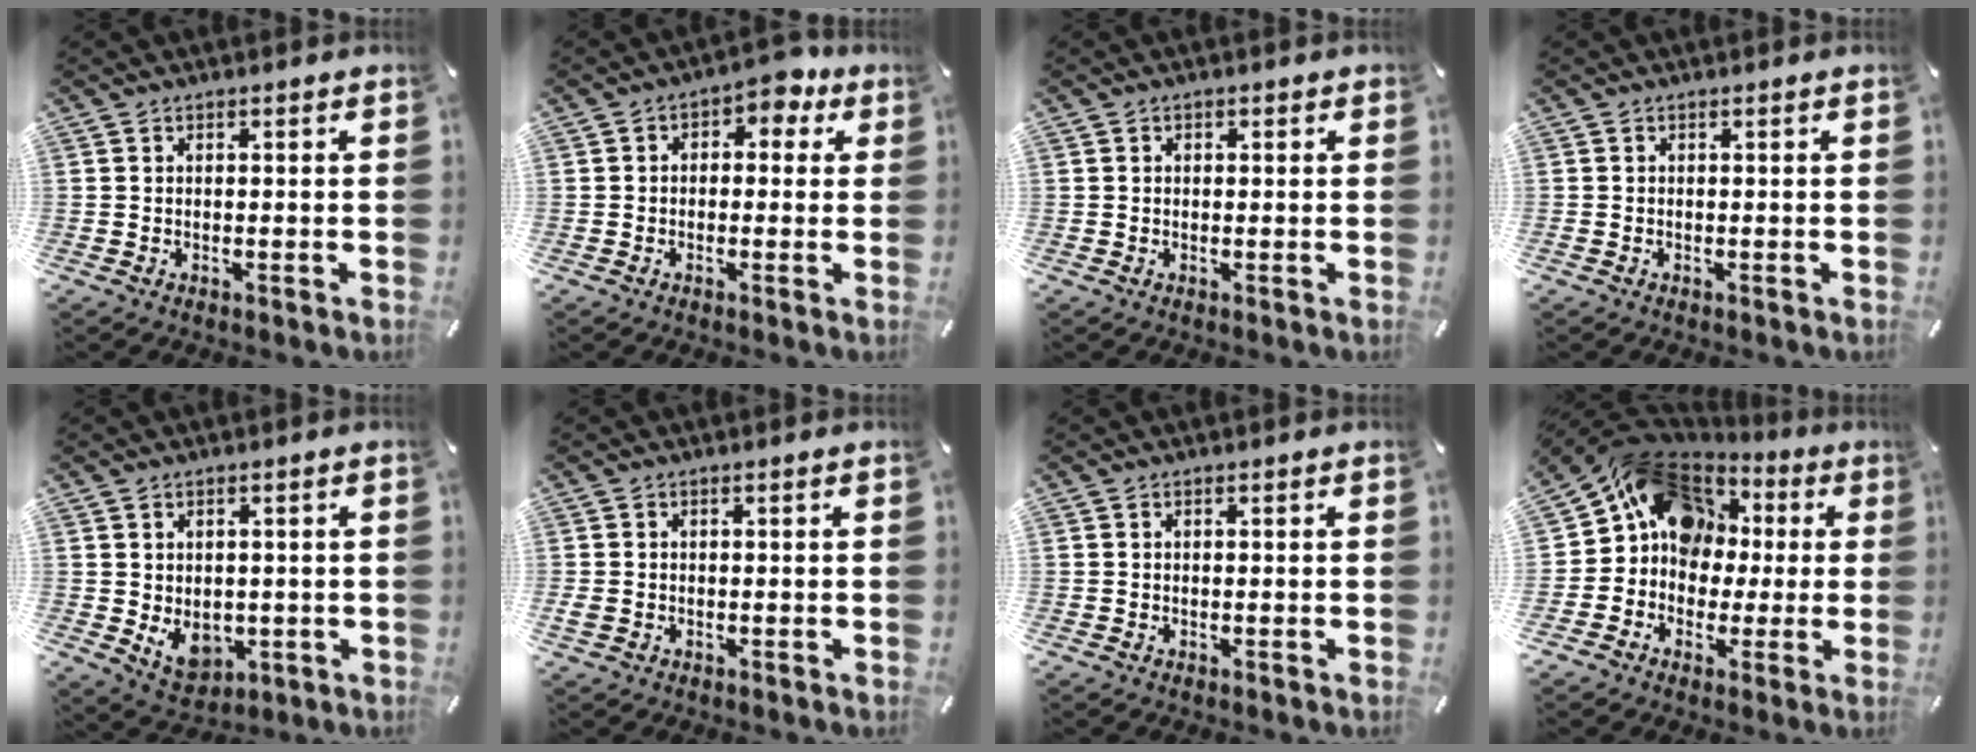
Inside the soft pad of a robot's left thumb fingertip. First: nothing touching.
{"total": 4.6, "force": [0.7, 3.2, 3.2], "torque": [-0.043, 0.002, 0.005]}
{"total": 0.7, "force": [0.1, 0.6, 0.2], "torque": [-0.005, 0.004, 0.000]}
{"total": 0.0}
{"total": 6.7, "force": [-0.6, 5.6, 3.5], "torque": [-0.048, -0.005, -0.009]}
{"total": 1.2, "force": [-0.3, 0.9, 0.7], "torque": [-0.020, -0.001, -0.007]}
{"total": 0.0}
{"total": 15.7, "force": [5.1, 13.5, 6.1], "torque": [-0.103, -0.029, 0.105]}